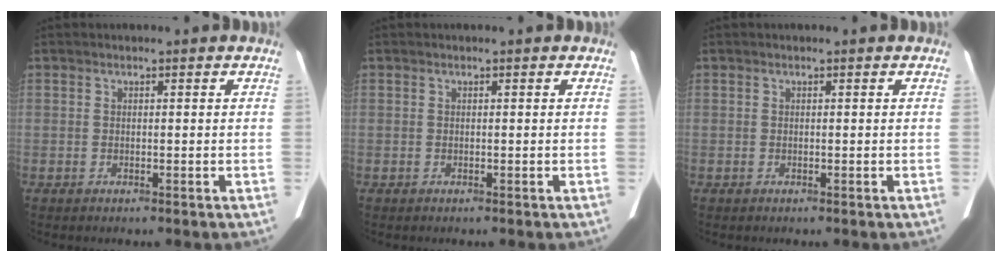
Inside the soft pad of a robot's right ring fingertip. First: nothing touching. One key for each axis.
{"total": 0.0}
{"total": 0.0}